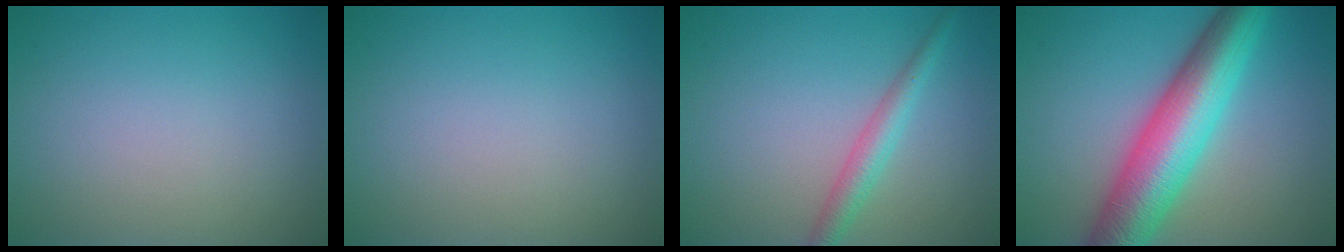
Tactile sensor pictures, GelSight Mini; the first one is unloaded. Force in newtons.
{"total": 0.0}
{"total": 2.6, "press": 2.6, "slide": 0.0}
{"total": 10.1, "press": 10.1, "slide": 0.1}